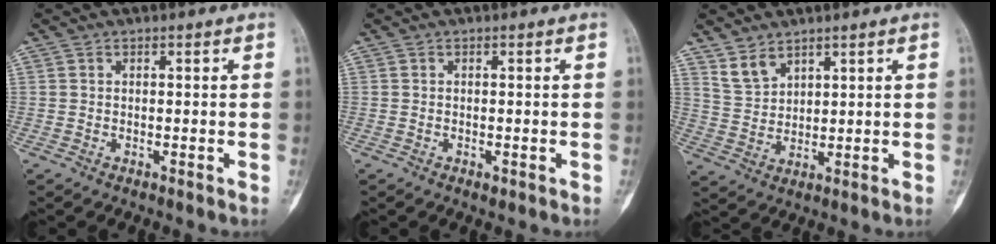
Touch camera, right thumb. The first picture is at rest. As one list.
[{"total": 0.6, "force": [-0.1, 0.4, 0.4], "torque": [-0.005, -0.002, 0.001]}, {"total": 4.8, "force": [3.8, 2.4, 1.8], "torque": [-0.021, -0.025, 0.085]}]